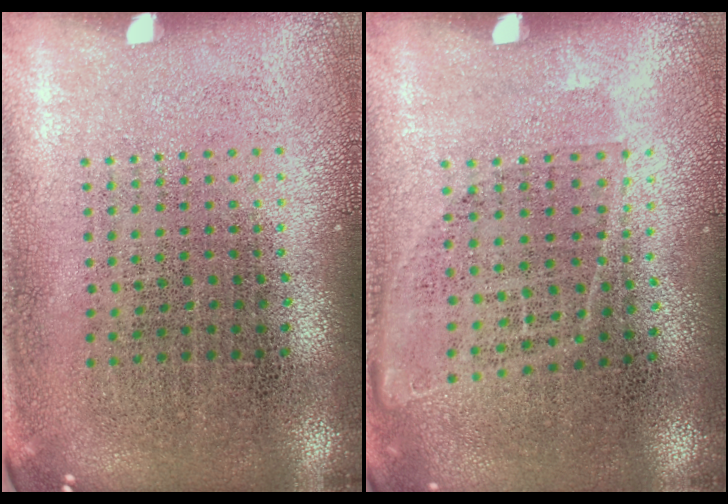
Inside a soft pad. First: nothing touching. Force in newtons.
{"total": 0.9, "press": 0.7, "slide": 0.6}